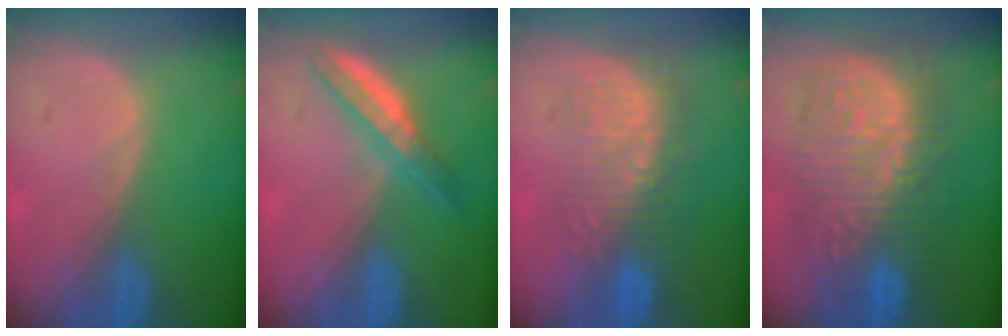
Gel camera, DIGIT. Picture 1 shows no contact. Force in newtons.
{"total": 4.6, "press": 4.6, "slide": 0.1}
{"total": 8.7, "press": 8.4, "slide": 2.5}
{"total": 13.3, "press": 13.2, "slide": 1.3}